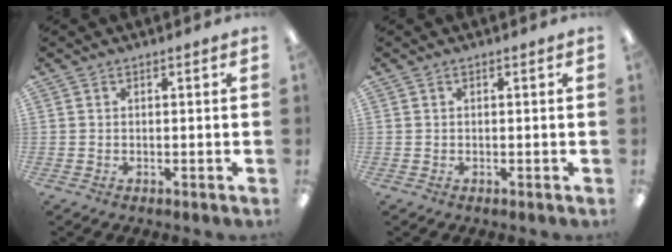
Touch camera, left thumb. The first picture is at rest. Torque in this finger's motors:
{"motor_torque": [-0.01, 0.00, 0.00, 0.01, 0.00]}